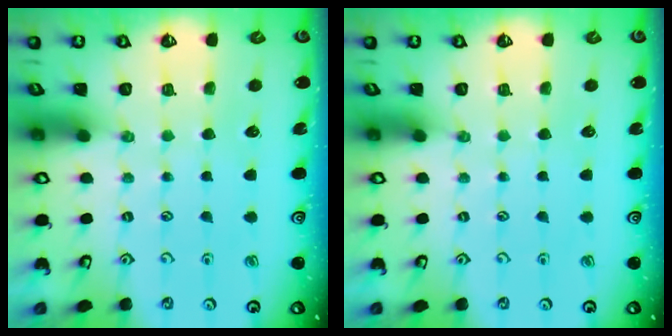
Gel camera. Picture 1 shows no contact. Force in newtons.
{"total": 0.0}